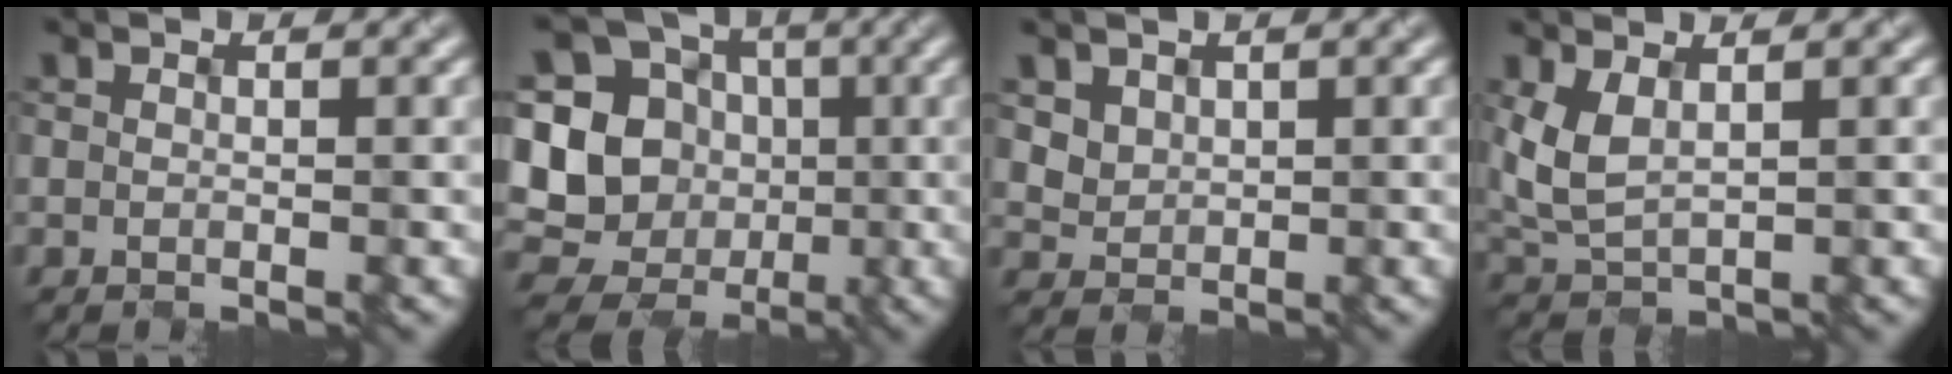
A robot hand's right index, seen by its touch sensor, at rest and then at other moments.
{"total": 14.2, "force": [-0.8, 13.0, 5.5], "torque": [-0.134, 0.037, -0.025]}
{"total": 2.0, "force": [1.1, 1.6, 0.4], "torque": [-0.017, -0.008, 0.032]}
{"total": 3.3, "force": [1.0, 1.7, 2.6], "torque": [-0.070, -0.001, 0.025]}